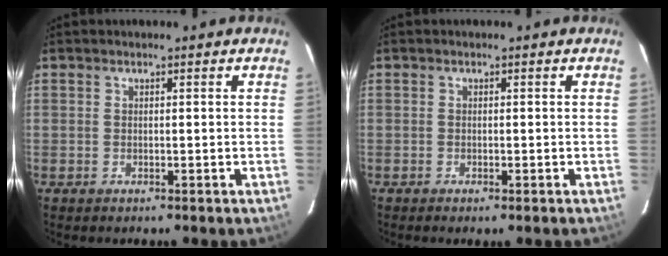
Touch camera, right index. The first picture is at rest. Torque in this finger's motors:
{"motor_torque": [0.31, -0.28, 0.12, 0.03]}